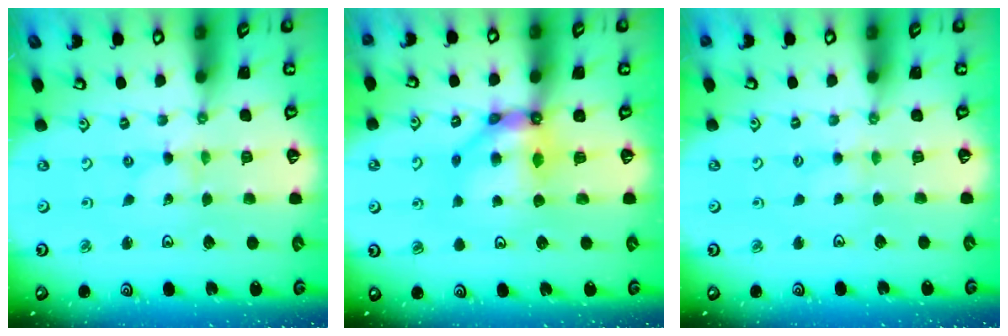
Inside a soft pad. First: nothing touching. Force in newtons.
{"total": 9.0, "press": 9.0, "slide": 0.8}
{"total": 2.0, "press": 2.0, "slide": 0.3}